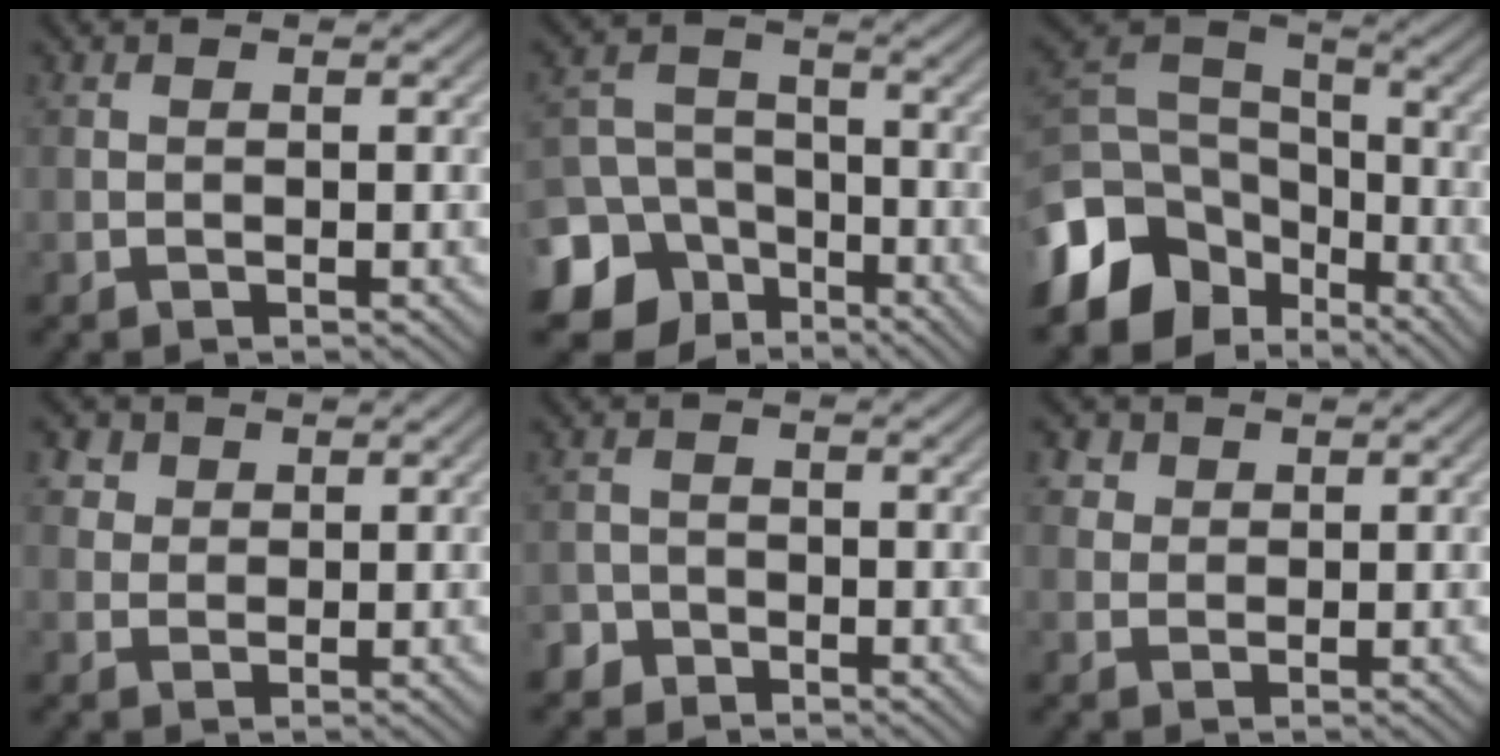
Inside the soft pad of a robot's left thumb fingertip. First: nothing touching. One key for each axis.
{"total": 13.5, "fx": -6.8, "fy": 10.8, "fz": 4.4, "tx": -0.134, "ty": -0.042, "tz": -0.127}
{"total": 14.2, "fx": -7.1, "fy": 9.9, "fz": 7.4, "tx": -0.193, "ty": -0.028, "tz": -0.133}
{"total": 4.6, "fx": 2.7, "fy": 3.2, "fz": 1.8, "tx": -0.059, "ty": 0.001, "tz": 0.055}
{"total": 2.5, "fx": -1.8, "fy": 1.7, "fz": 0.3, "tx": -0.002, "ty": 0.004, "tz": -0.042}
{"total": 3.7, "fx": 2.2, "fy": 2.7, "fz": 1.4, "tx": -0.044, "ty": -0.001, "tz": 0.048}